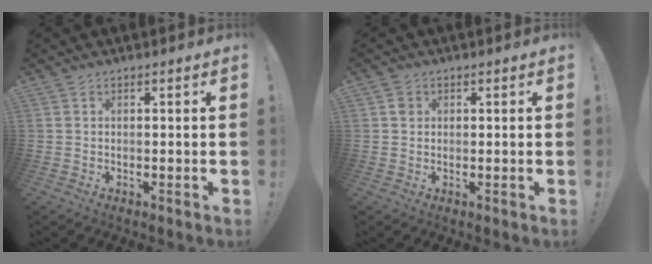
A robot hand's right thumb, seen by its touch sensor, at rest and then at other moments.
{"total": 1.7, "force": [0.5, 1.6, 0.5], "torque": [0.001, -0.001, 0.007]}